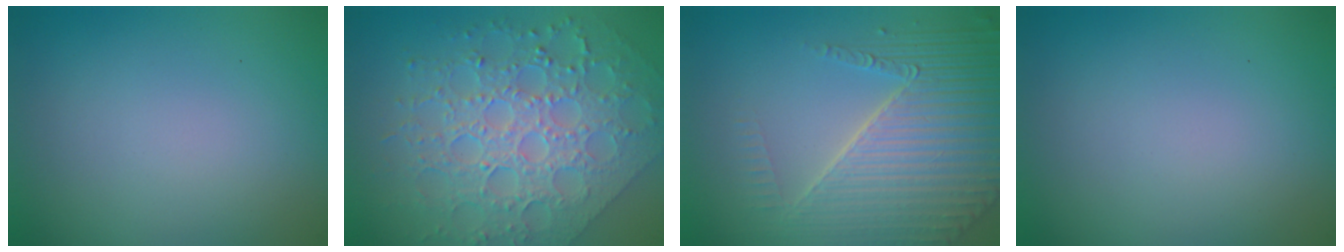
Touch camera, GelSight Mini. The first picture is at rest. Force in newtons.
{"total": 8.5, "press": 6.2, "slide": 5.8}
{"total": 8.1, "press": 5.9, "slide": 5.7}
{"total": 0.0}